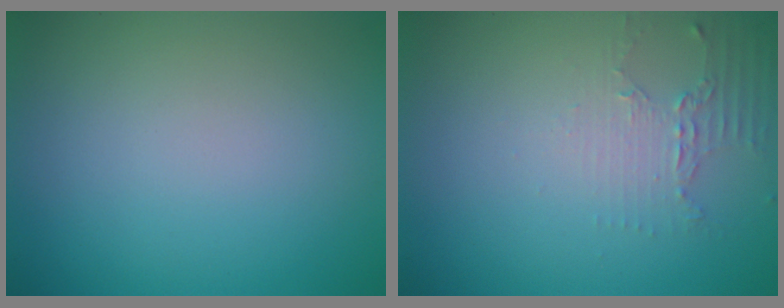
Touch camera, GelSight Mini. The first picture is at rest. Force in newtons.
{"total": 2.1, "press": 1.5, "slide": 1.4}